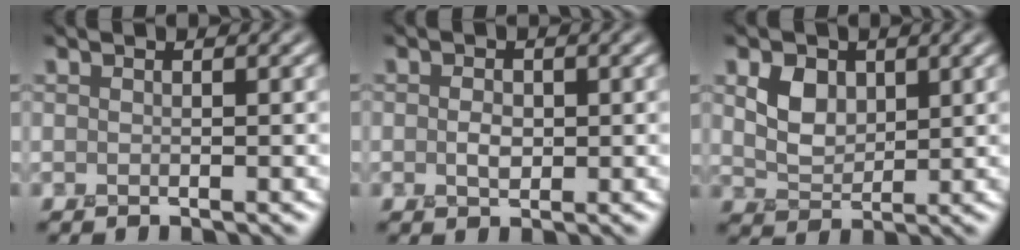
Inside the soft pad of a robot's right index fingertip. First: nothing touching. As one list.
[{"total": 1.5, "force": [-0.3, 1.1, 0.9], "torque": [-0.018, -0.006, -0.006]}, {"total": 3.1, "force": [0.8, 2.3, 1.9], "torque": [-0.039, -0.008, 0.013]}]